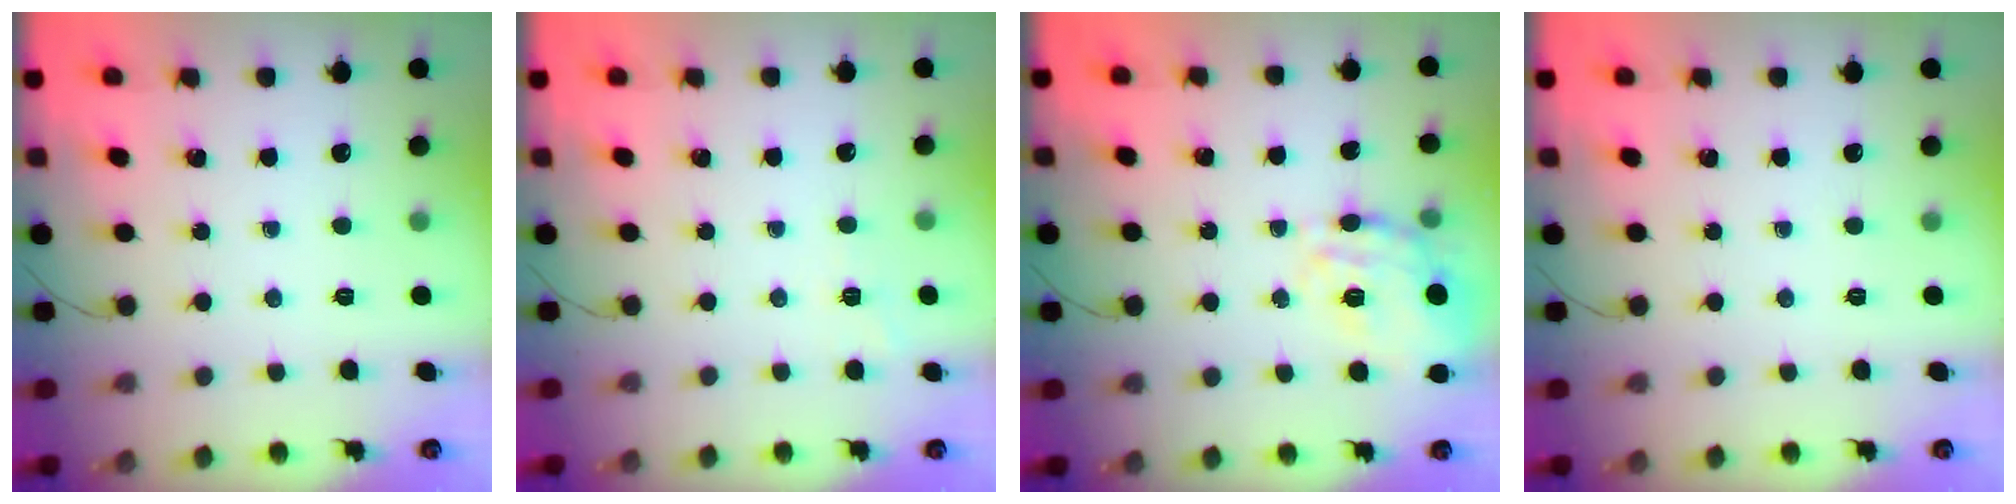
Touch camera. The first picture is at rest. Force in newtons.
{"total": 1.8, "press": 1.1, "slide": 1.4}
{"total": 17.1, "press": 17.1, "slide": 0.5}
{"total": 0.0}